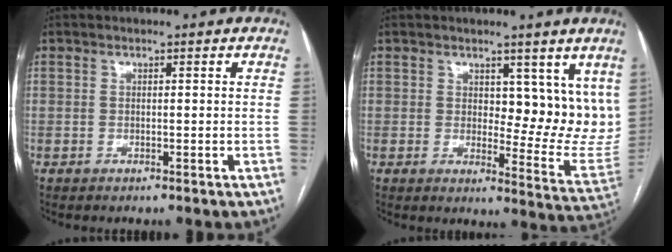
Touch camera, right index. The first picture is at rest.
{"total": 10.1, "force": [5.2, 4.7, 7.2], "torque": [-0.078, -0.021, 0.070]}